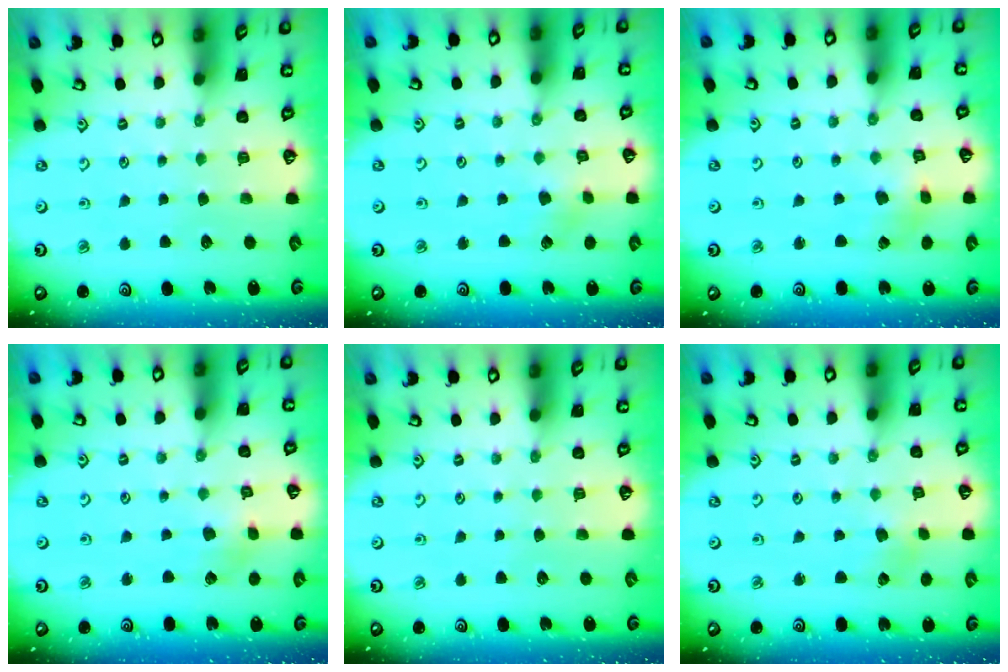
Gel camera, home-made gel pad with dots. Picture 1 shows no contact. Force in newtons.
{"total": 2.7, "press": 2.7, "slide": 0.3}
{"total": 2.7, "press": 2.6, "slide": 0.3}
{"total": 2.9, "press": 2.9, "slide": 0.1}
{"total": 0.0}
{"total": 2.6, "press": 2.6, "slide": 0.6}